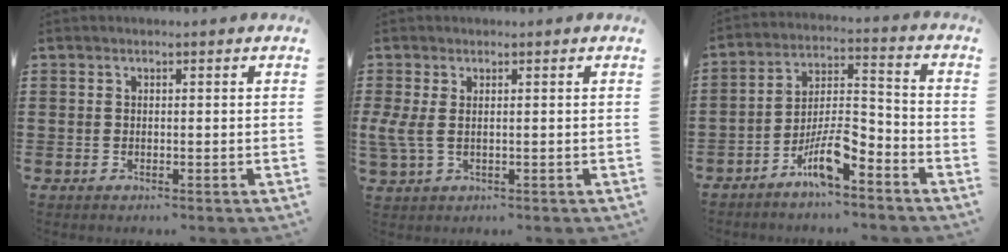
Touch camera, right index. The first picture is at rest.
{"total": 2.7, "force": [0.2, 1.1, 2.4], "torque": [-0.073, -0.006, -0.003]}
{"total": 8.2, "force": [-5.9, 2.0, 5.3], "torque": [-0.110, 0.002, -0.113]}